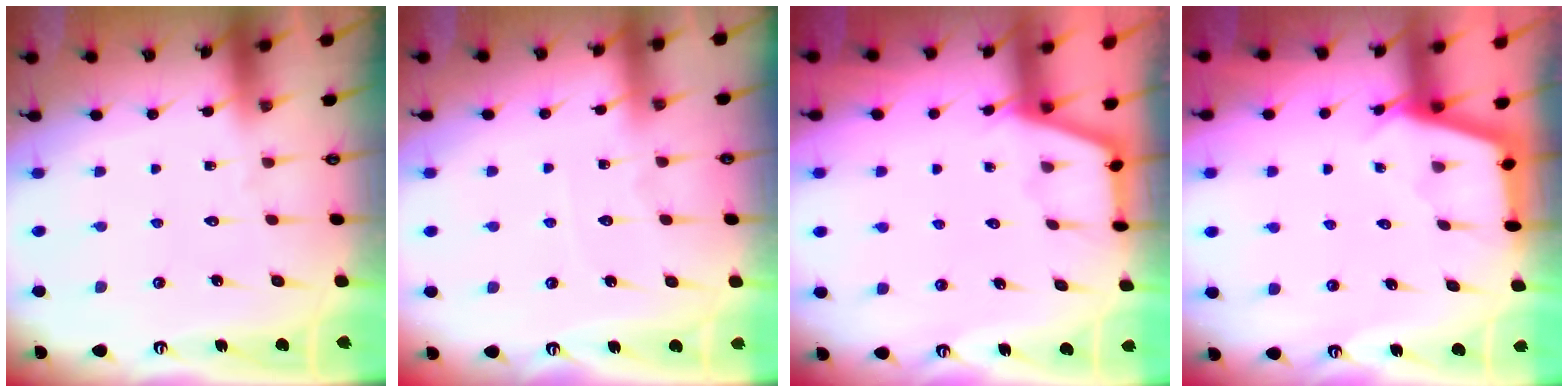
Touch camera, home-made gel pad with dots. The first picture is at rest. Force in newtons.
{"total": 3.4, "press": 3.4, "slide": 0.4}
{"total": 2.4, "press": 2.4, "slide": 0.4}
{"total": 2.9, "press": 2.9, "slide": 0.3}